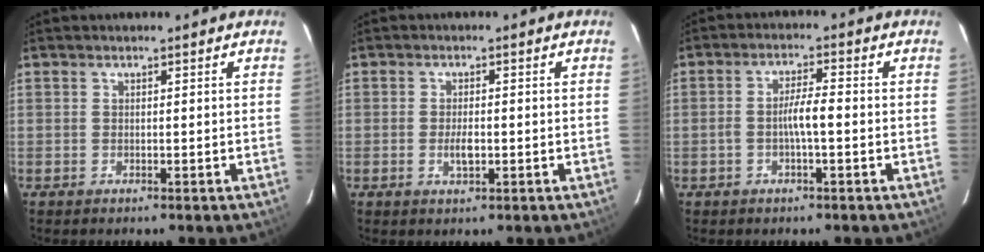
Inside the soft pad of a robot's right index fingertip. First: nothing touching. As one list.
[{"total": 2.6, "force": [-0.7, 0.9, 2.4], "torque": [-0.048, 0.000, -0.009]}, {"total": 4.0, "force": [-0.8, 0.6, 3.9], "torque": [-0.070, 0.010, -0.013]}]